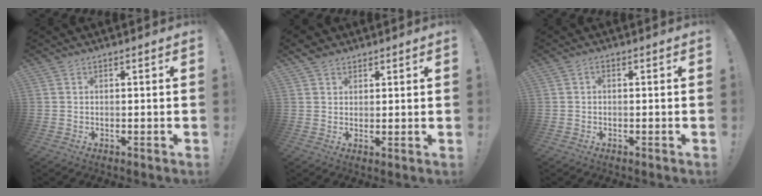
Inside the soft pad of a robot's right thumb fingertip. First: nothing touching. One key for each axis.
{"total": 3.6, "fx": 2.5, "fy": 2.4, "fz": 1.0, "tx": -0.017, "ty": -0.009, "tz": 0.048}
{"total": 0.9, "fx": -0.6, "fy": 0.3, "fz": 0.7, "tx": -0.011, "ty": 0.002, "tz": -0.011}